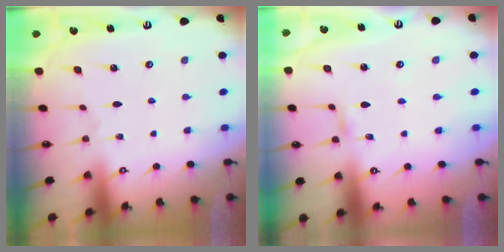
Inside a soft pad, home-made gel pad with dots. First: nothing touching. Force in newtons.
{"total": 2.7, "press": 2.7, "slide": 0.2}